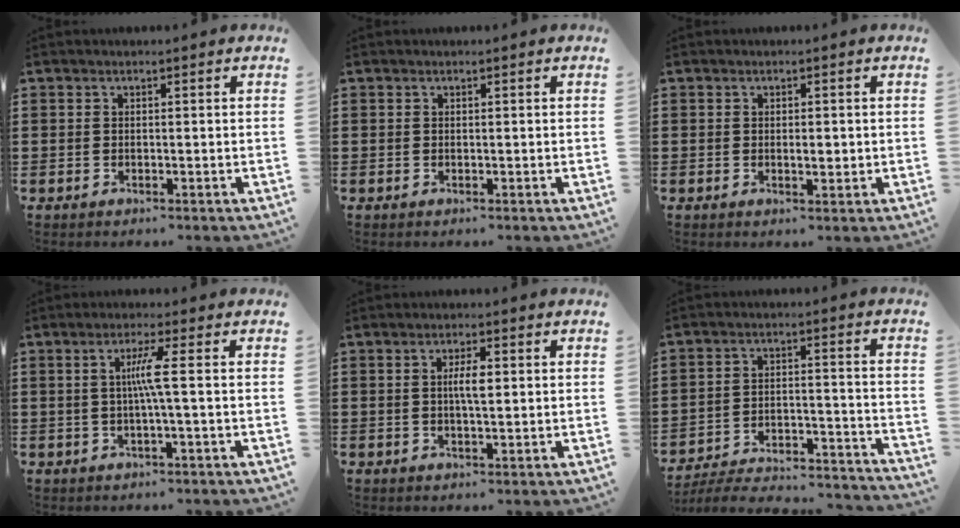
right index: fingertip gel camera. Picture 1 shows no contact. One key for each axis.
{"total": 0.0}
{"total": 1.9, "fx": -0.1, "fy": 0.6, "fz": 1.8, "tx": -0.034, "ty": 0.000, "tz": -0.002}
{"total": 4.3, "fx": 0.0, "fy": -0.5, "fz": 4.2, "tx": -0.080, "ty": -0.005, "tz": -0.007}
{"total": 3.5, "fx": 0.4, "fy": 0.9, "fz": 3.4, "tx": -0.066, "ty": 0.003, "tz": 0.003}
{"total": 4.3, "fx": -4.0, "fy": 0.6, "fz": 1.4, "tx": -0.034, "ty": -0.010, "tz": -0.088}